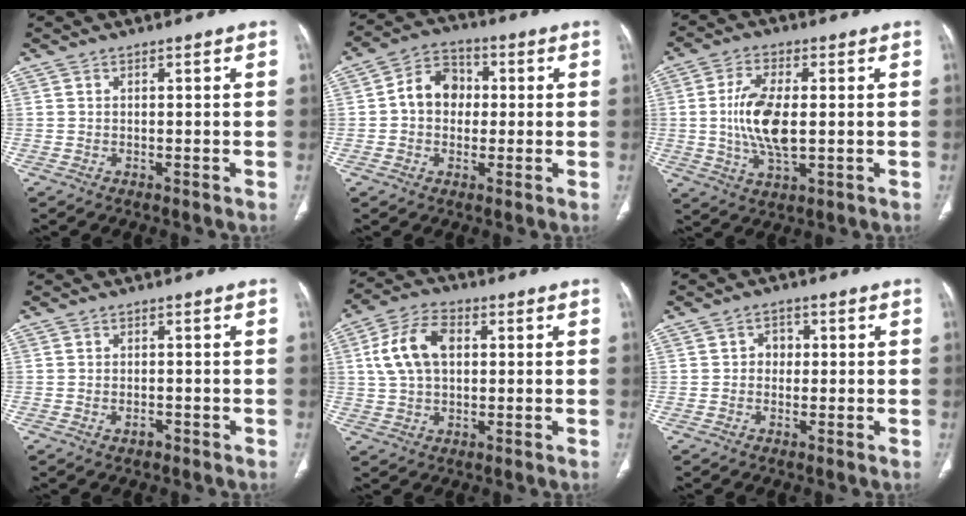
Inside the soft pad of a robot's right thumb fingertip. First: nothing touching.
{"total": 8.6, "force": [0.4, 7.0, 5.0], "torque": [-0.057, 0.021, -0.004]}
{"total": 11.0, "force": [0.0, 4.9, 9.9], "torque": [-0.200, -0.006, 0.003]}
{"total": 1.6, "force": [-0.8, 0.9, 1.0], "torque": [-0.016, 0.009, -0.009]}
{"total": 10.8, "force": [2.1, 6.9, 8.1], "torque": [-0.154, 0.018, 0.036]}
{"total": 2.6, "force": [0.1, 2.3, 1.3], "torque": [0.000, 0.008, -0.005]}